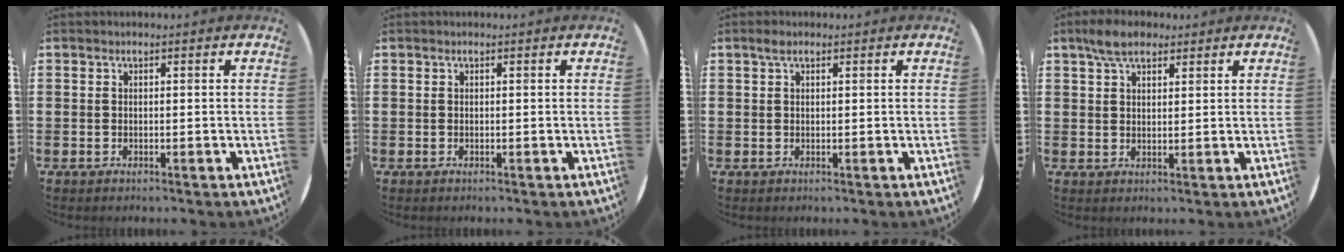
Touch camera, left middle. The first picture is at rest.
{"total": 0.0}
{"total": 1.1, "force": [0.6, 0.6, 0.7], "torque": [-0.008, 0.002, 0.009]}
{"total": 4.6, "force": [3.5, 2.1, 2.0], "torque": [-0.039, 0.004, 0.065]}